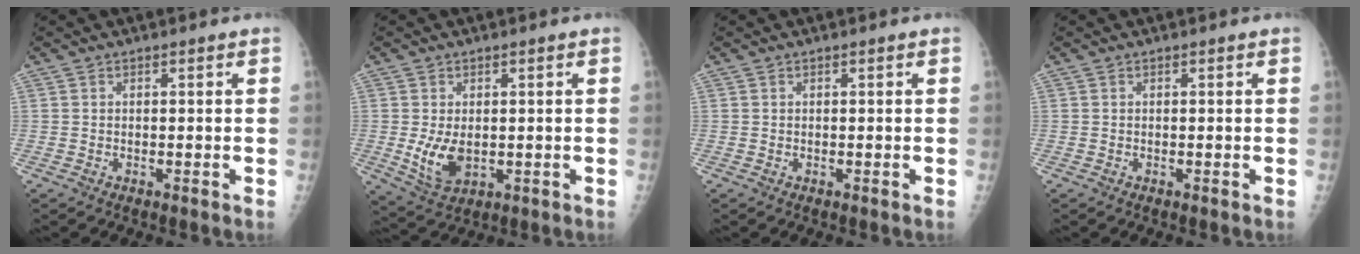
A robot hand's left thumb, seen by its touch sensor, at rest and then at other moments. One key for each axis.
{"total": 6.4, "fx": -0.4, "fy": 4.0, "fz": 5.0, "tx": -0.087, "ty": -0.014, "tz": 0.005}
{"total": 0.0}
{"total": 0.0}